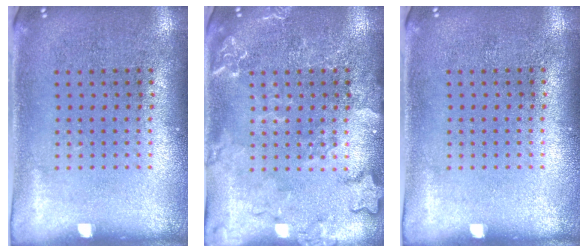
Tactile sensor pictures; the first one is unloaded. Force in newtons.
{"total": 3.1, "press": 3.0, "slide": 0.4}
{"total": 0.0}